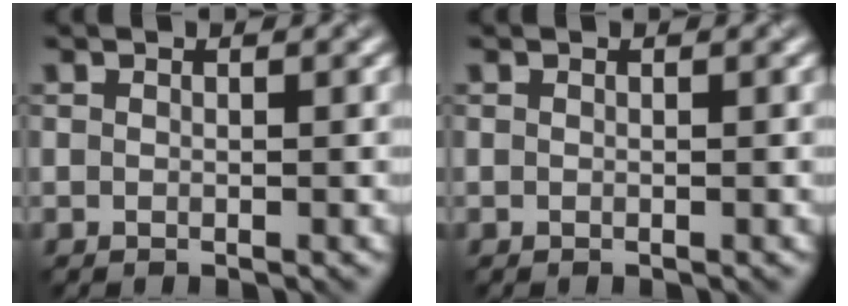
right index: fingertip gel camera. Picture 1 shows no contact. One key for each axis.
{"total": 0.0}